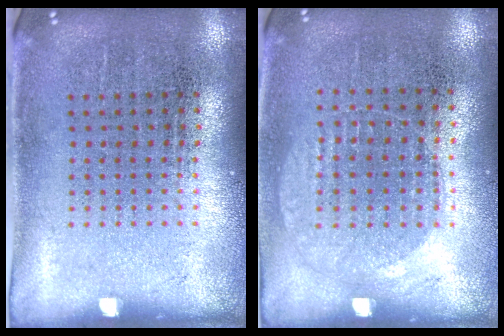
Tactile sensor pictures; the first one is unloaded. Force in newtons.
{"total": 0.9, "press": 0.8, "slide": 0.4}